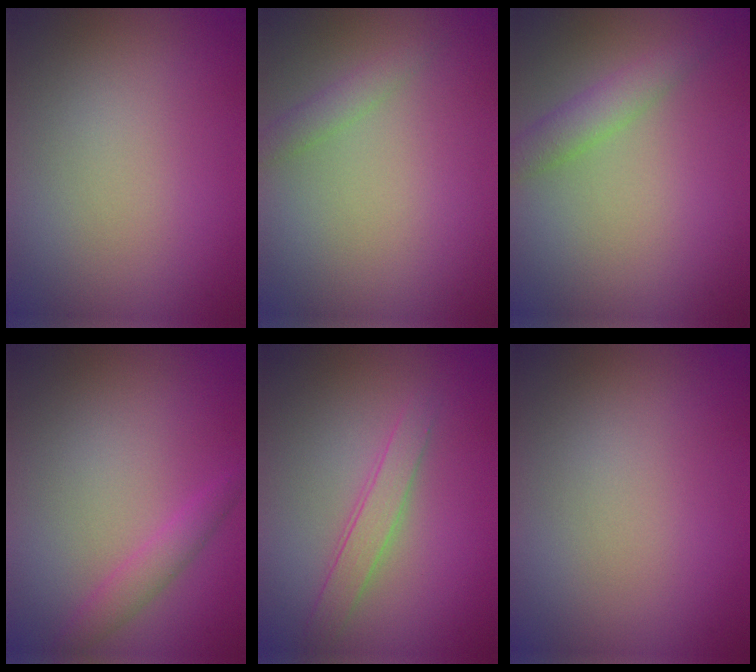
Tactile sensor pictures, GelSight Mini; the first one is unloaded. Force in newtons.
{"total": 1.3, "press": 1.3, "slide": 0.1}
{"total": 2.4, "press": 2.4, "slide": 0.1}
{"total": 1.8, "press": 1.8, "slide": 0.1}
{"total": 2.0, "press": 2.0, "slide": 0.1}
{"total": 0.0}